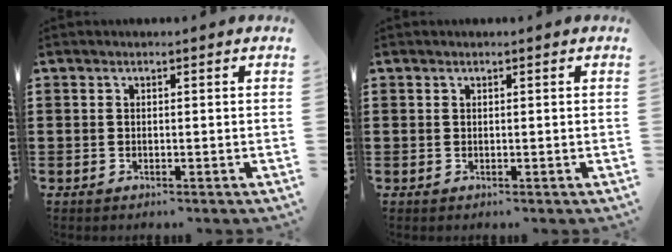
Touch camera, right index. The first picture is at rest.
{"total": 0.0}